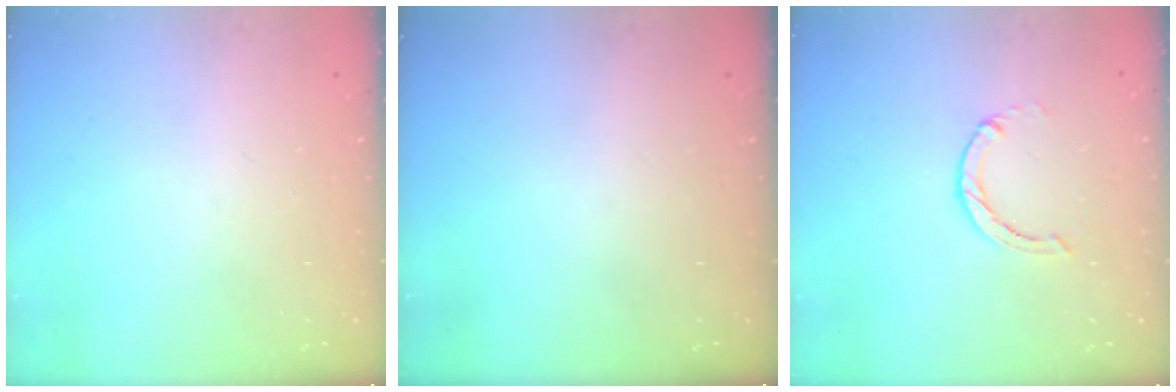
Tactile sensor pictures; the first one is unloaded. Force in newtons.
{"total": 0.0}
{"total": 0.6, "press": 0.6, "slide": 0.2}